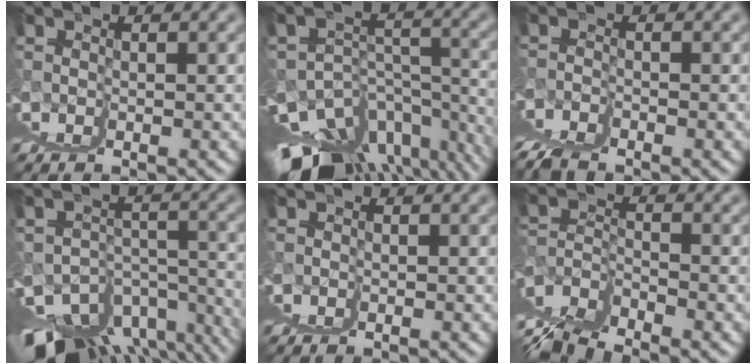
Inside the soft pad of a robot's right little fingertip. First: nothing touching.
{"total": 7.3, "force": [-4.3, 1.1, 5.8], "torque": [-0.083, -0.029, -0.032]}
{"total": 3.3, "force": [-1.5, -2.7, 1.2], "torque": [-0.008, 0.002, -0.007]}
{"total": 5.0, "force": [-3.8, -0.5, 3.1], "torque": [-0.035, -0.026, -0.029]}
{"total": 0.0}
{"total": 3.7, "force": [1.2, -2.4, 2.5], "torque": [-0.027, 0.008, 0.030]}